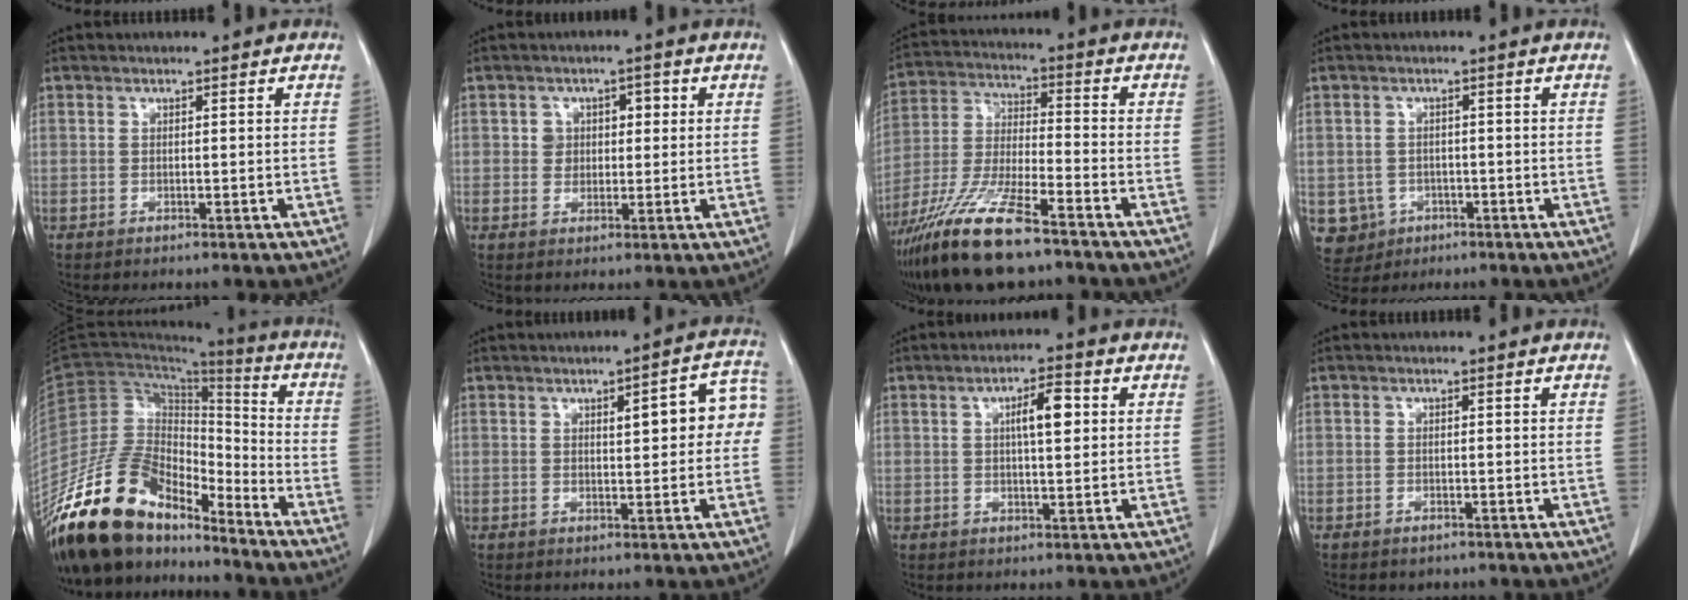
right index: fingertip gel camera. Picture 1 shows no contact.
{"total": 3.8, "force": [0.8, 3.1, 1.9], "torque": [-0.021, 0.016, 0.013]}
{"total": 15.6, "force": [-11.1, 2.6, 10.7], "torque": [-0.232, -0.034, -0.208]}
{"total": 5.3, "force": [-1.6, 5.0, 0.5], "torque": [-0.011, 0.007, -0.019]}
{"total": 20.0, "force": [-16.6, 7.4, 8.4], "torque": [-0.162, 0.031, -0.302]}
{"total": 7.5, "force": [1.1, 2.1, 7.1], "torque": [-0.083, 0.028, 0.012]}
{"total": 4.7, "force": [1.1, 1.1, 4.4], "torque": [-0.074, 0.008, 0.017]}
{"total": 1.2, "force": [-0.9, 0.8, 0.3], "torque": [-0.009, 0.001, -0.009]}